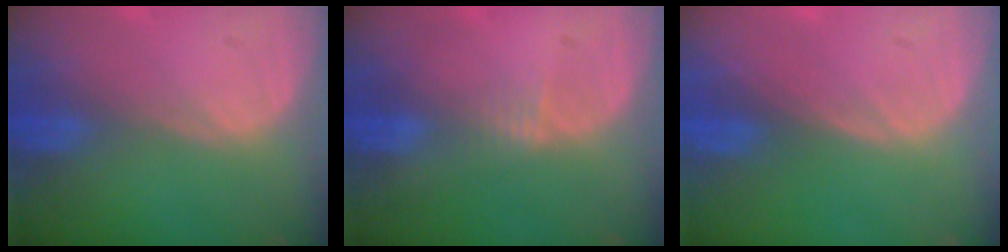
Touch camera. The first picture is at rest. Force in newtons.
{"total": 1.4, "press": 1.1, "slide": 0.8}
{"total": 0.0}